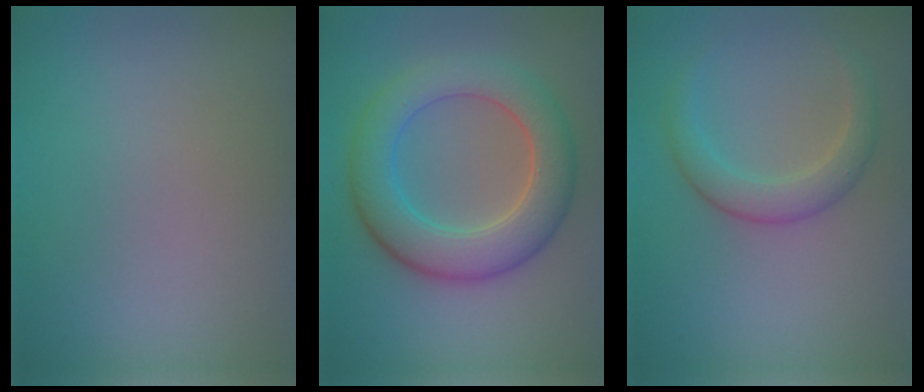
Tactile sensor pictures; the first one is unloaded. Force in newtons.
{"total": 6.8, "press": 6.8, "slide": 0.5}
{"total": 2.7, "press": 2.7, "slide": 0.2}